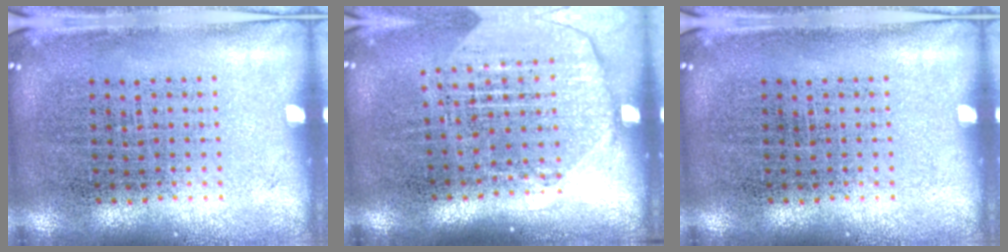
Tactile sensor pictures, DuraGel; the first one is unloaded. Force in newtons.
{"total": 1.9, "press": 1.7, "slide": 0.9}
{"total": 0.0}